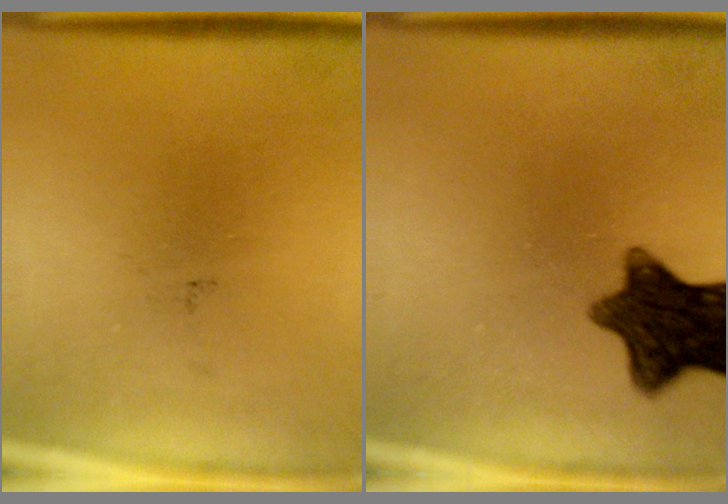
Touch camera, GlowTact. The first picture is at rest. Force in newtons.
{"total": 10.8}